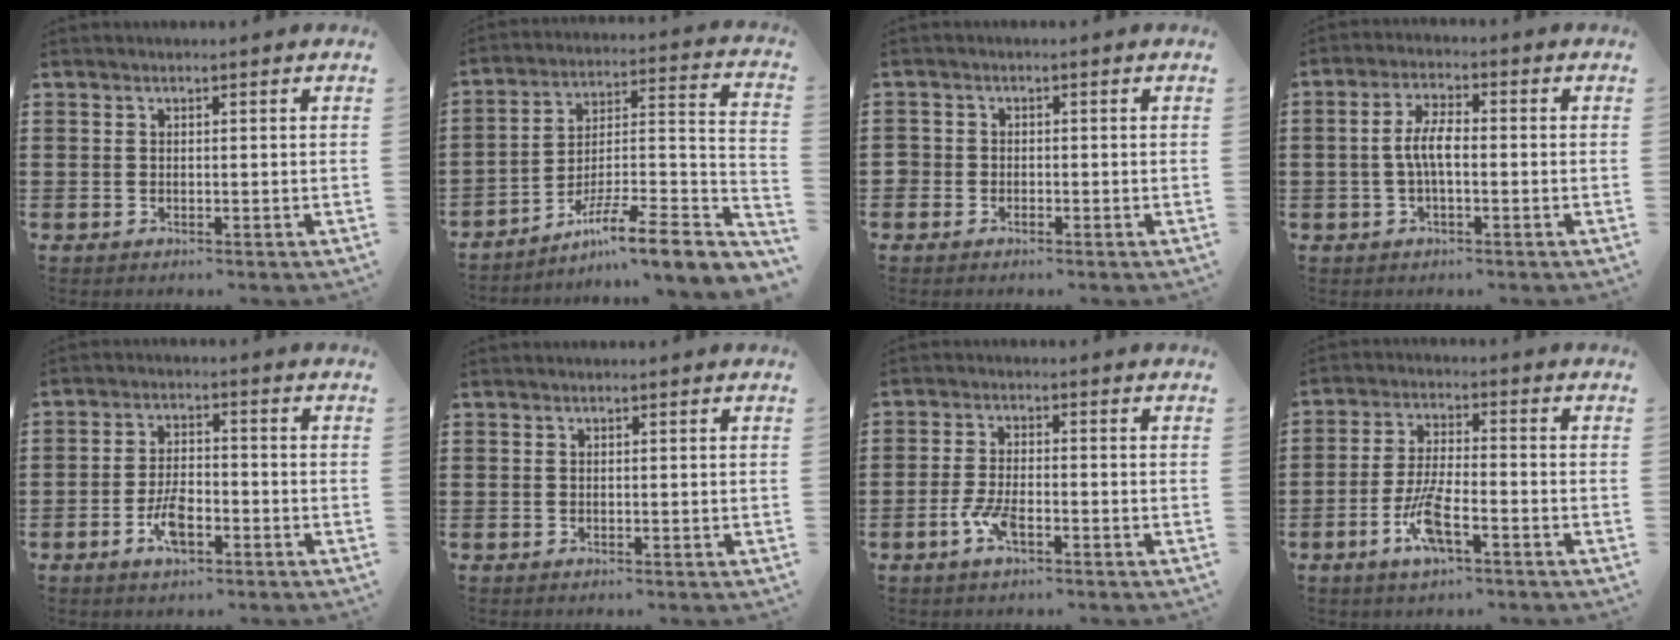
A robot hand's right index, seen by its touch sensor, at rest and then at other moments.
{"total": 8.4, "force": [-5.8, 1.0, 6.1], "torque": [-0.093, -0.005, -0.115]}
{"total": 1.3, "force": [-0.7, 1.1, 0.1], "torque": [-0.005, 0.002, -0.016]}
{"total": 5.0, "force": [-0.7, 1.7, 4.7], "torque": [-0.104, -0.001, -0.019]}
{"total": 5.4, "force": [-2.3, 2.4, 4.3], "torque": [-0.090, 0.003, -0.045]}
{"total": 0.0}
{"total": 4.6, "force": [-2.1, 1.5, 3.7], "torque": [-0.091, -0.005, -0.046]}
{"total": 7.1, "force": [-3.4, 1.6, 6.0], "torque": [-0.138, -0.011, -0.067]}